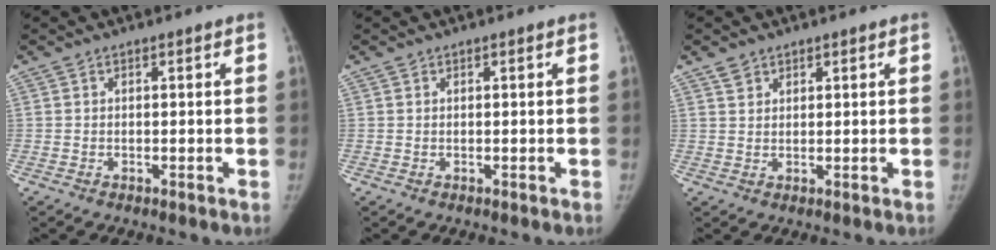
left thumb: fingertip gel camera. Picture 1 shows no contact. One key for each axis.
{"total": 0.0}
{"total": 2.2, "fx": 1.6, "fy": 1.4, "fz": 0.4, "tx": 0.002, "ty": -0.004, "tz": 0.027}